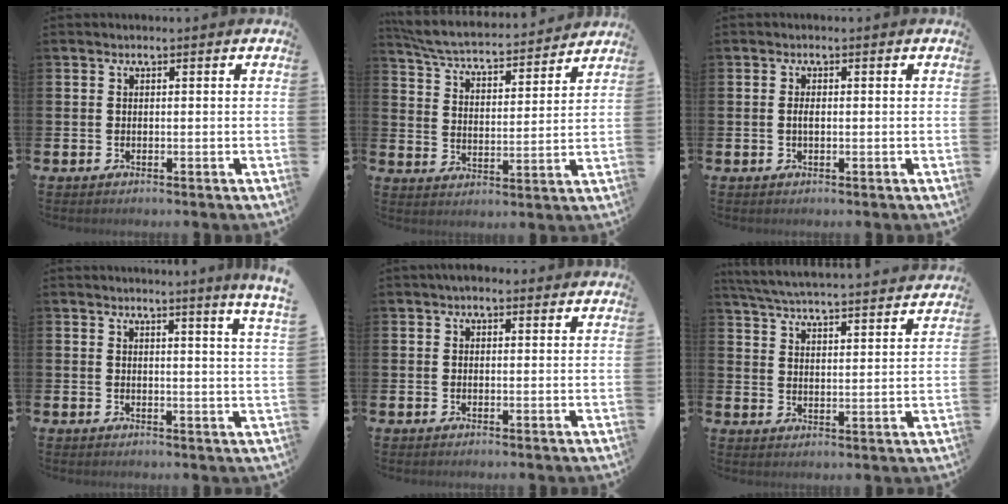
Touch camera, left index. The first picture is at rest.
{"total": 5.7, "force": [5.5, 0.8, 1.3], "torque": [-0.052, -0.048, 0.092]}
{"total": 1.2, "force": [-0.1, 0.5, 1.1], "torque": [-0.024, 0.005, -0.002]}
{"total": 2.6, "force": [2.4, -0.9, 0.6], "torque": [0.001, -0.024, 0.039]}
{"total": 1.4, "force": [1.0, 0.8, 0.4], "torque": [0.003, 0.005, 0.015]}
{"total": 5.8, "force": [5.7, 0.0, 1.1], "torque": [-0.044, -0.045, 0.099]}